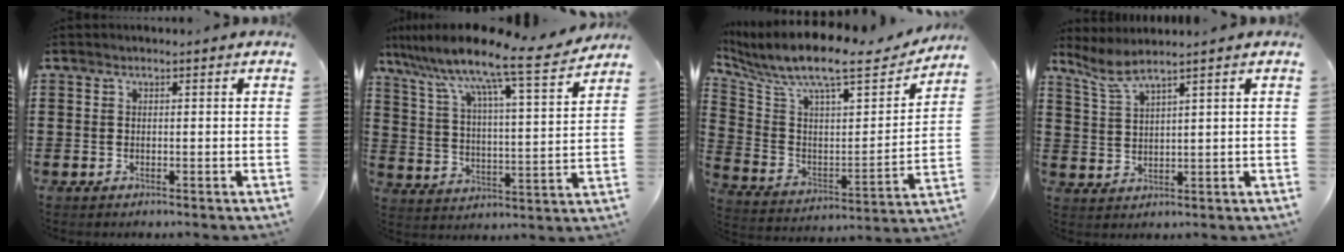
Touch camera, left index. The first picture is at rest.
{"total": 10.0, "force": [8.4, 0.1, 5.5], "torque": [-0.134, -0.064, 0.130]}
{"total": 10.7, "force": [8.5, 2.2, 6.2], "torque": [-0.146, -0.057, 0.139]}
{"total": 4.0, "force": [3.1, 0.3, 2.5], "torque": [-0.060, -0.003, 0.056]}